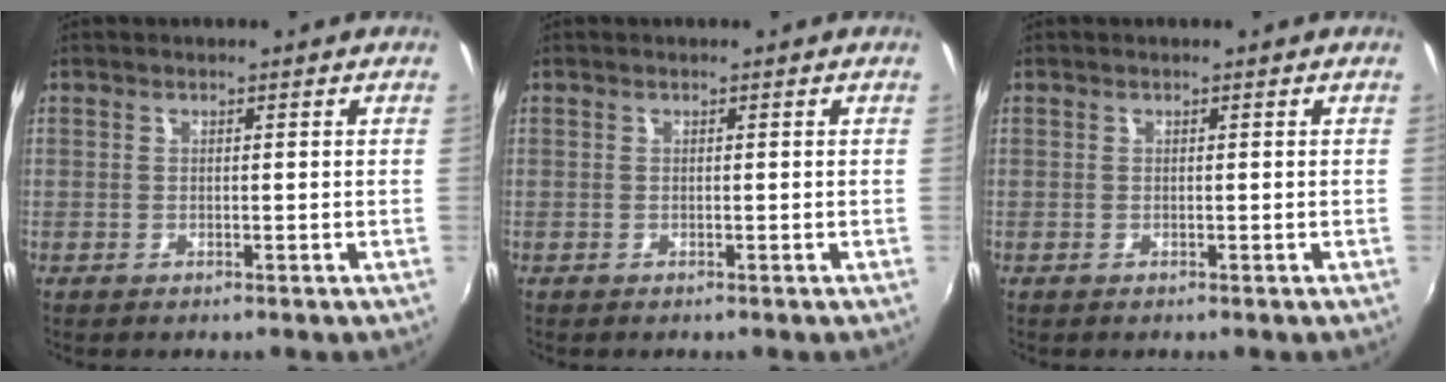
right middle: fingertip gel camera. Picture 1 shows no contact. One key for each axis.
{"total": 0.0}
{"total": 0.0}